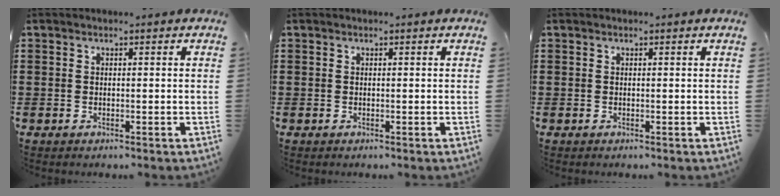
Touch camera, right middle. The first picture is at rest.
{"total": 0.0}
{"total": 0.0}